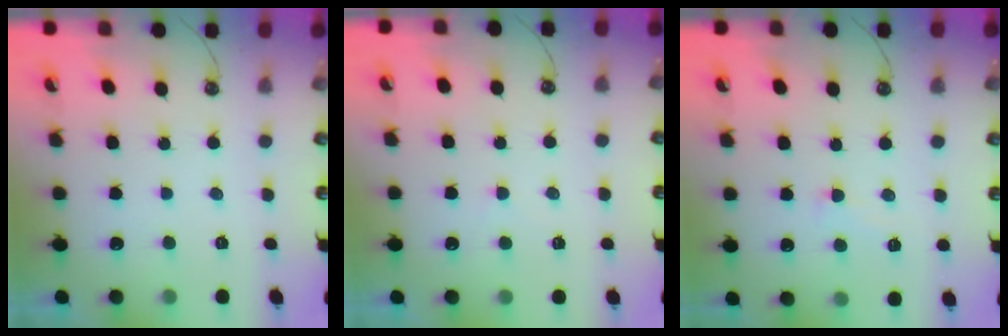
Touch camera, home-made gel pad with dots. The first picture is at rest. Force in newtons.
{"total": 3.0, "press": 2.9, "slide": 0.4}
{"total": 1.0, "press": 0.9, "slide": 0.5}